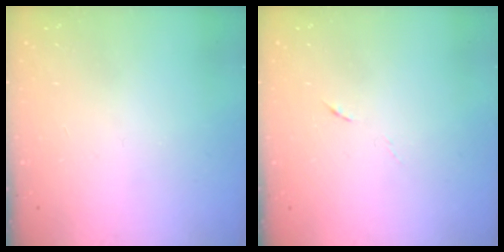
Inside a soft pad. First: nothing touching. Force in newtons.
{"total": 4.0, "press": 3.8, "slide": 1.2}